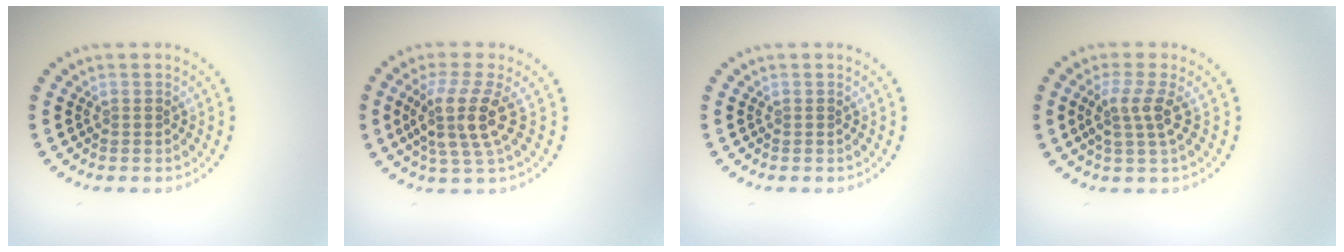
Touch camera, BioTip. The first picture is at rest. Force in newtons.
{"total": 4.1, "press": 3.2, "slide": 2.6}
{"total": 0.0}
{"total": 2.7, "press": 1.9, "slide": 1.8}